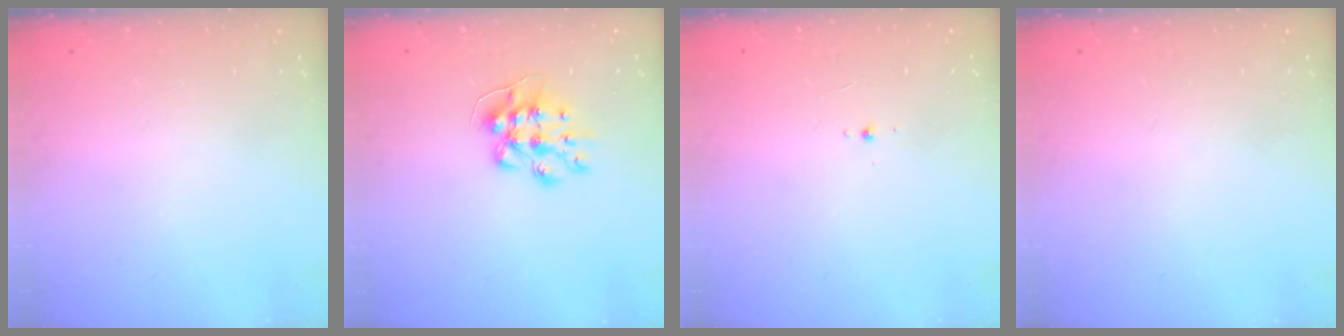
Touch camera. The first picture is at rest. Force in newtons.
{"total": 9.2, "press": 9.2, "slide": 0.2}
{"total": 2.7, "press": 2.5, "slide": 0.8}
{"total": 0.0}